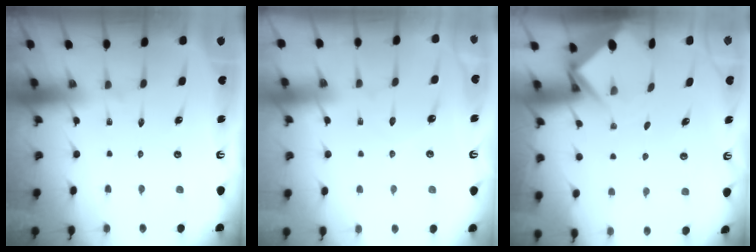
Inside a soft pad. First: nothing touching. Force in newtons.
{"total": 3.3, "press": 3.3, "slide": 0.1}
{"total": 3.8, "press": 3.8, "slide": 0.2}